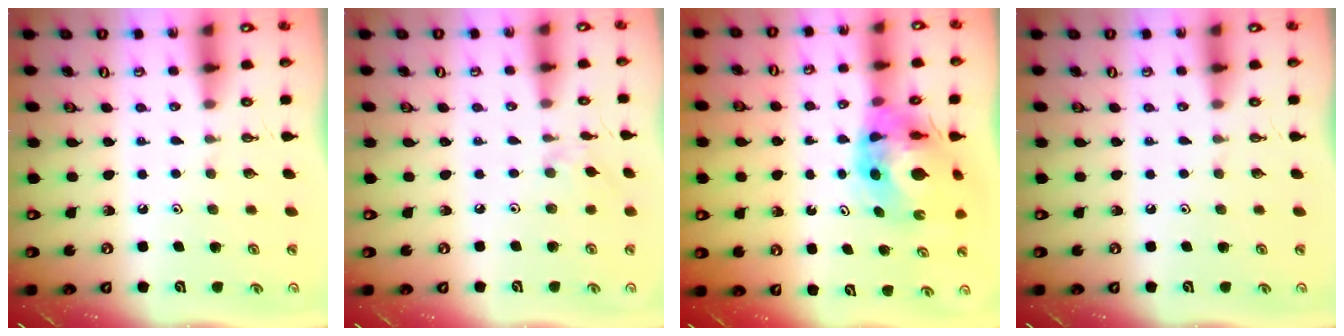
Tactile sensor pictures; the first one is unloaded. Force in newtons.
{"total": 1.2, "press": 1.1, "slide": 0.4}
{"total": 10.9, "press": 10.8, "slide": 1.2}
{"total": 0.0}